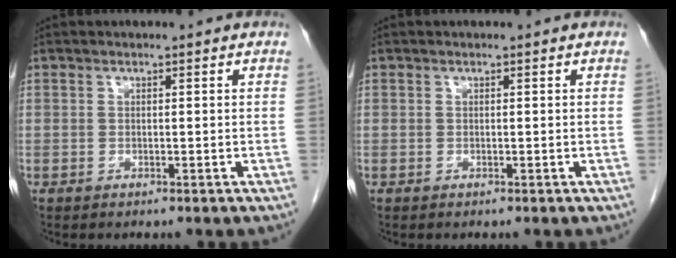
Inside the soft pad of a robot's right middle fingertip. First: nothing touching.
{"total": 0.0}